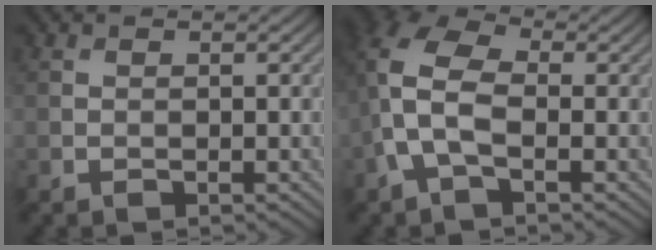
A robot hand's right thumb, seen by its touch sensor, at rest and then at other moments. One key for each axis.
{"total": 8.2, "fx": -0.9, "fy": 4.4, "fz": 6.8, "tx": -0.171, "ty": 0.016, "tz": -0.034}